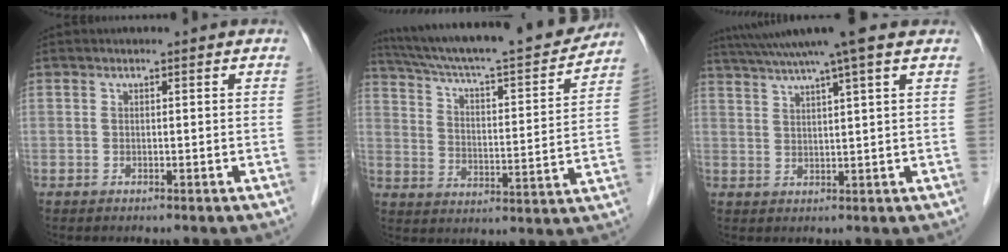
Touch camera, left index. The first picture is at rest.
{"total": 24.1, "force": [21.6, 2.2, 10.4], "torque": [-0.178, -0.013, 0.309]}
{"total": 10.4, "force": [8.4, -1.5, 5.9], "torque": [-0.108, 0.024, 0.119]}